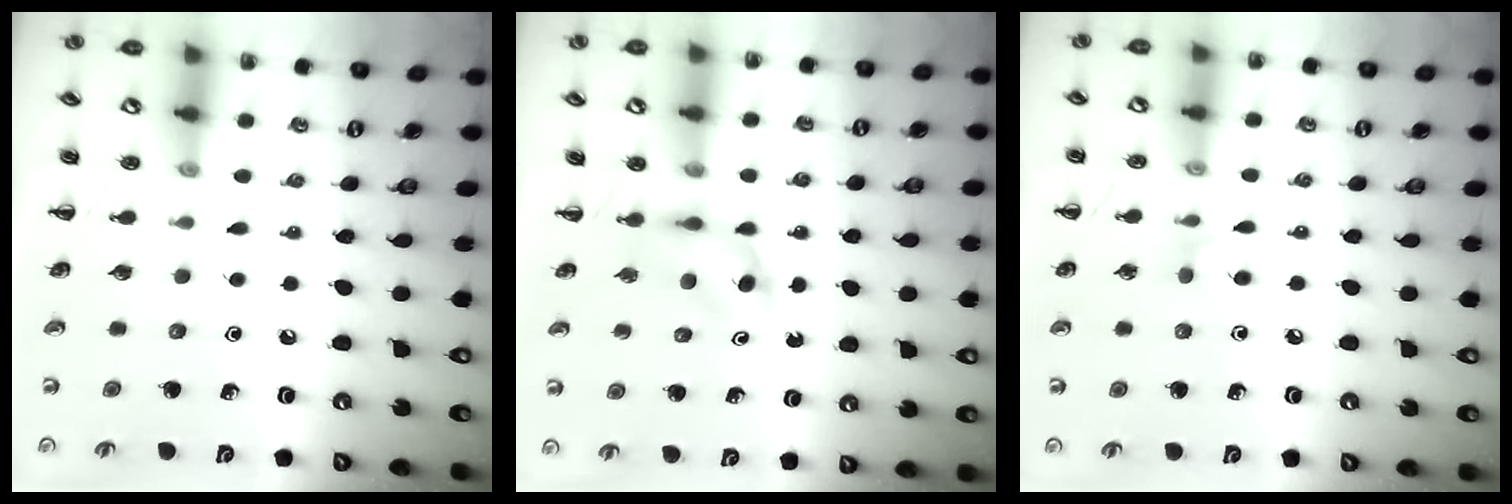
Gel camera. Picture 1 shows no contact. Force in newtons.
{"total": 3.6, "press": 3.3, "slide": 1.3}
{"total": 3.9, "press": 3.5, "slide": 1.5}